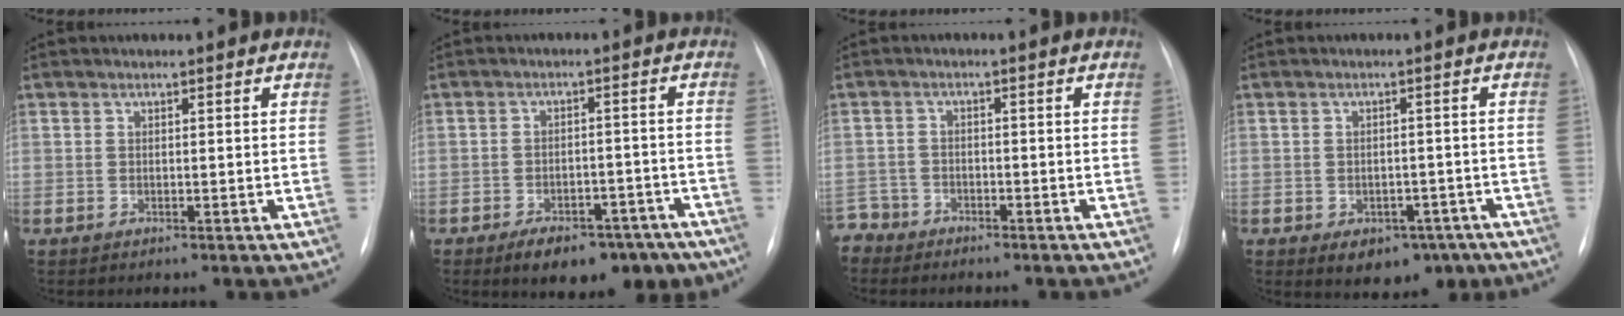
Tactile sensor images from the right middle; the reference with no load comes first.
{"total": 11.5, "force": [-8.4, 5.4, 5.7], "torque": [-0.054, 0.022, -0.114]}
{"total": 3.8, "force": [-3.3, 1.8, -0.9], "torque": [0.018, 0.001, -0.068]}
{"total": 7.2, "force": [-4.1, 4.9, 3.4], "torque": [-0.033, 0.017, -0.041]}